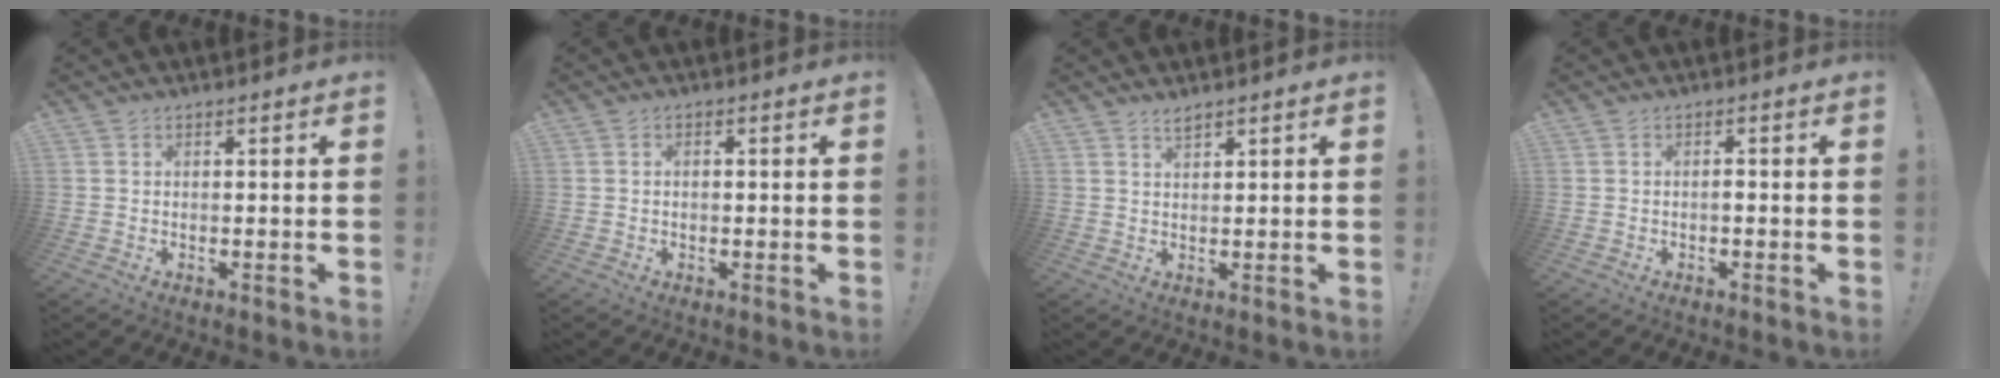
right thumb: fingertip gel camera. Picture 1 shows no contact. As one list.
[{"total": 1.0, "force": [-0.3, 0.7, 0.7], "torque": [-0.013, 0.003, -0.006]}, {"total": 2.1, "force": [1.8, 0.4, 1.0], "torque": [-0.011, -0.010, 0.031]}, {"total": 1.0, "force": [-0.7, 0.2, 0.6], "torque": [-0.011, 0.002, -0.013]}]